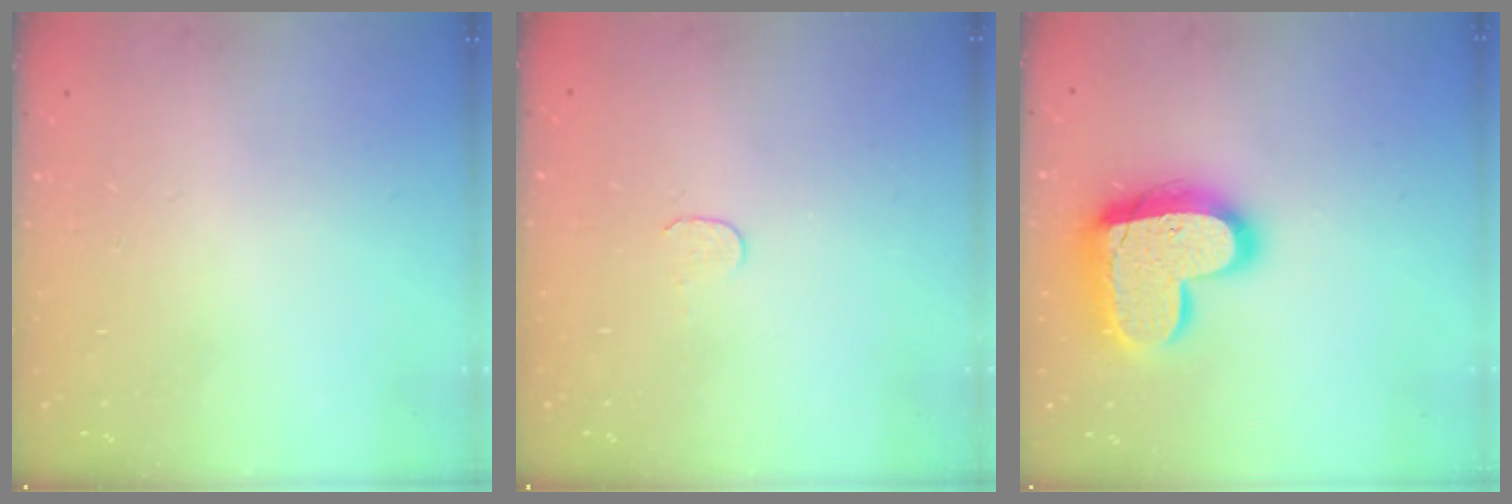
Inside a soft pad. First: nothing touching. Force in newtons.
{"total": 3.7, "press": 3.7, "slide": 0.3}
{"total": 18.3, "press": 18.2, "slide": 1.2}